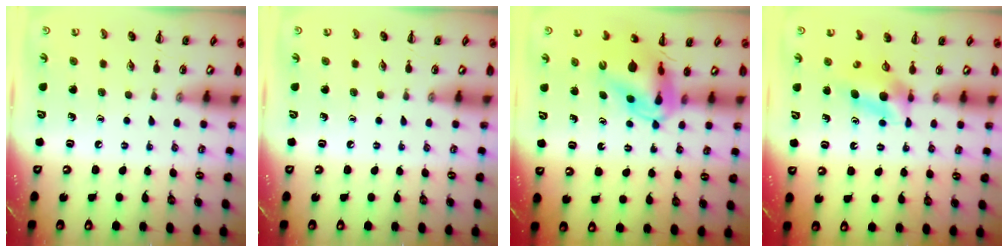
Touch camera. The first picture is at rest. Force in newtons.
{"total": 0.0}
{"total": 9.0, "press": 8.5, "slide": 2.9}
{"total": 4.4, "press": 4.3, "slide": 0.6}